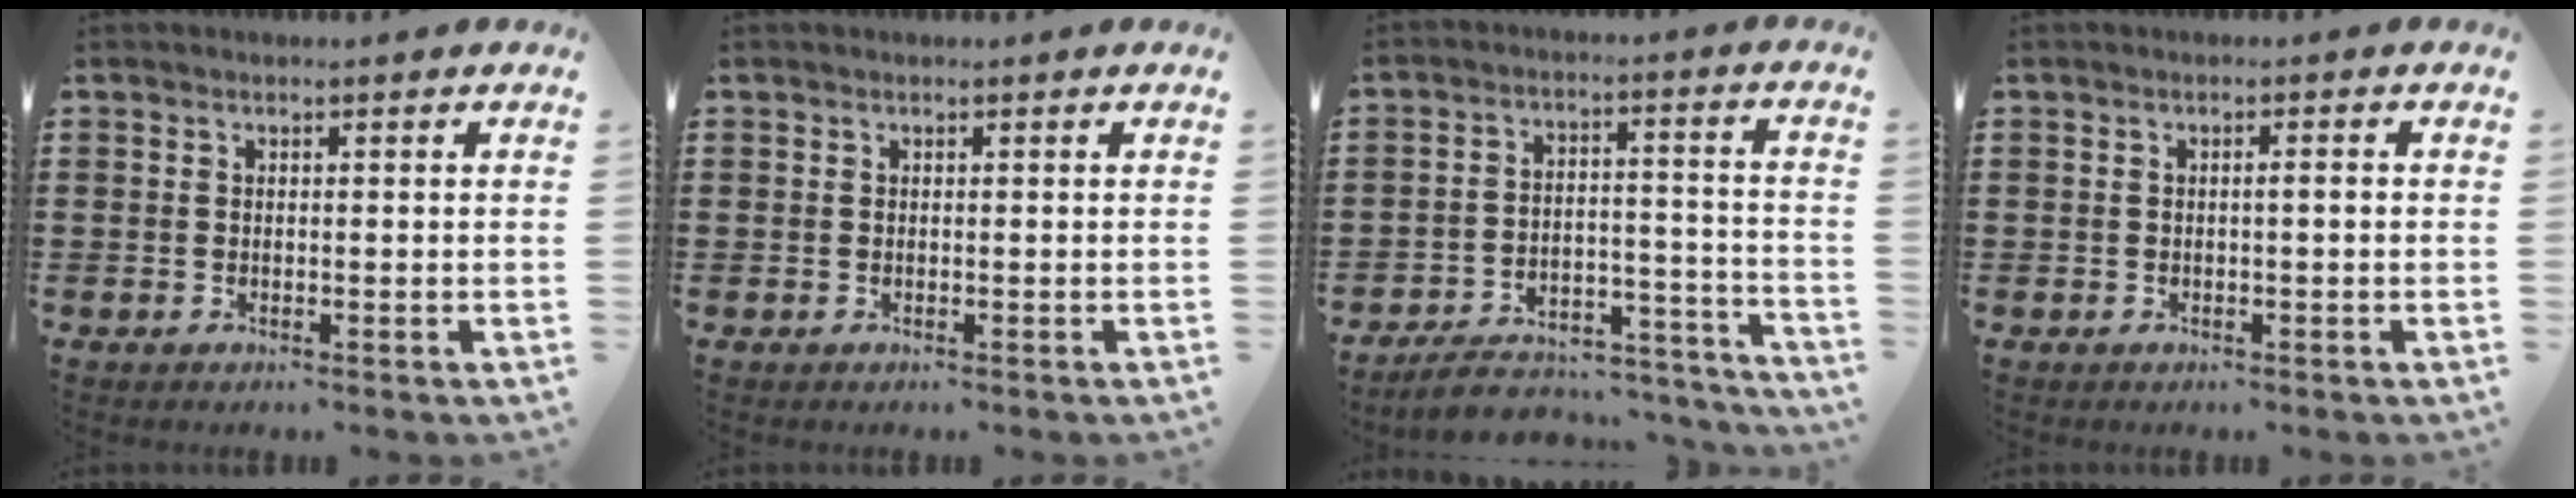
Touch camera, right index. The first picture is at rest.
{"total": 0.0}
{"total": 6.2, "force": [-5.7, 1.6, 1.7], "torque": [-0.030, 0.012, -0.111]}
{"total": 0.9, "force": [-0.2, 0.0, 0.9], "torque": [-0.014, -0.002, -0.003]}